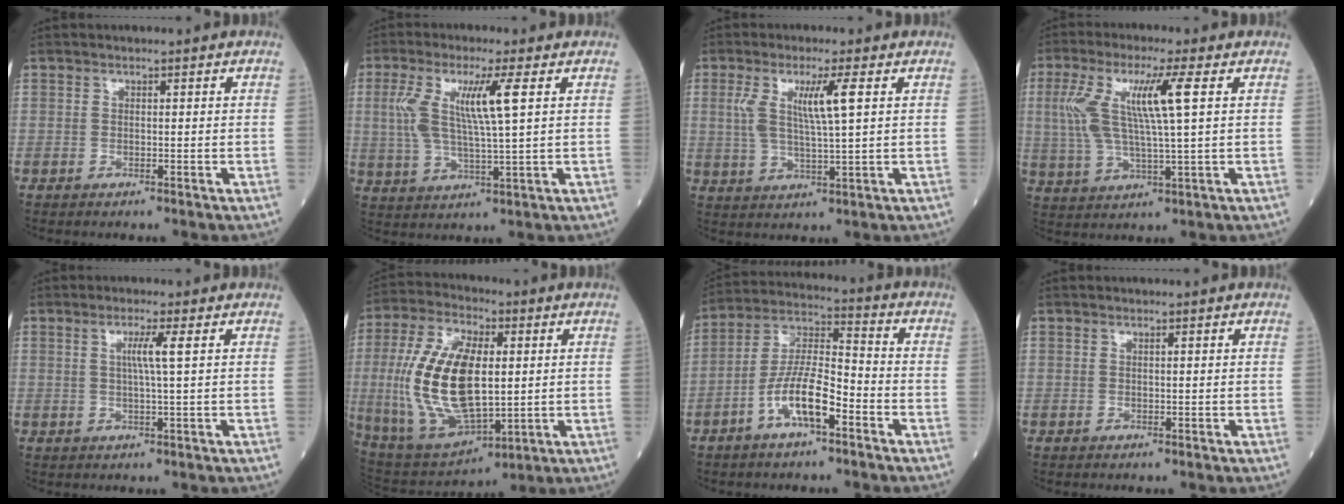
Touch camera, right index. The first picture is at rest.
{"total": 9.3, "force": [2.4, 0.6, 8.9], "torque": [-0.195, 0.006, 0.048]}
{"total": 7.1, "force": [2.1, 0.2, 6.8], "torque": [-0.139, 0.003, 0.043]}
{"total": 10.6, "force": [2.5, 0.7, 10.3], "torque": [-0.227, 0.011, 0.049]}
{"total": 3.4, "force": [1.0, -0.7, 3.2], "torque": [-0.058, -0.001, 0.016]}
{"total": 19.0, "force": [0.7, 8.0, 17.2], "torque": [-0.356, 0.001, 0.026]}
{"total": 10.1, "force": [-4.6, 2.7, 8.5], "torque": [-0.170, 0.012, -0.087]}
{"total": 0.0}